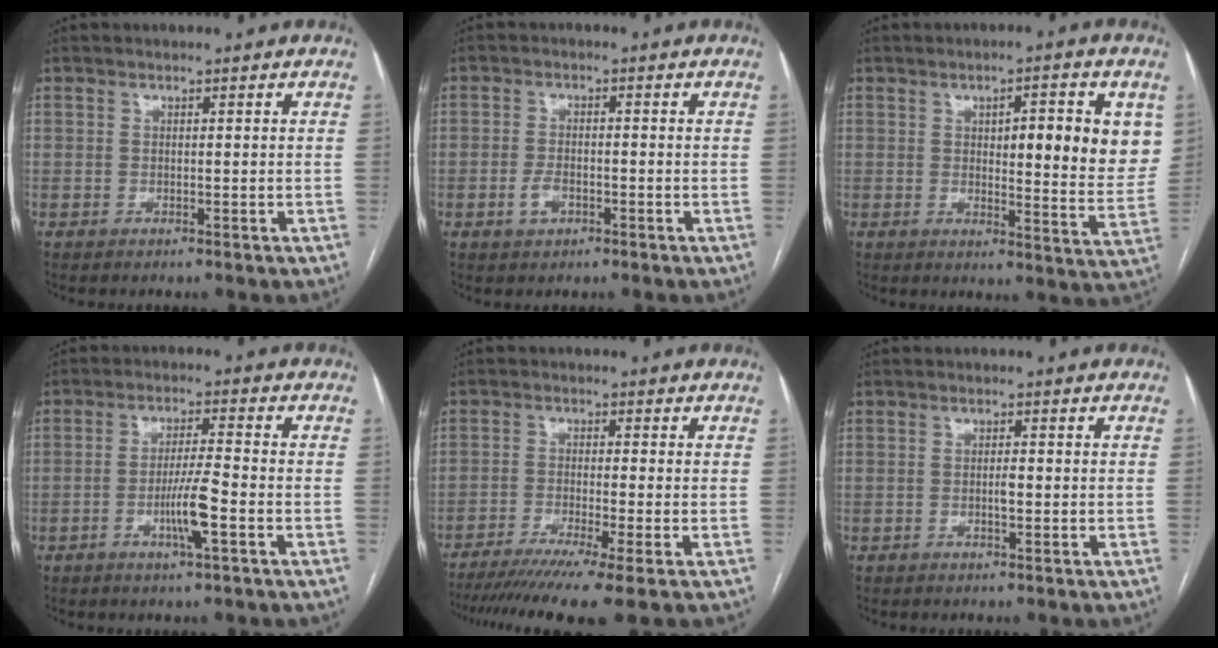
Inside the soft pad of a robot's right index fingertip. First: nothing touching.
{"total": 2.9, "force": [-1.2, 1.7, 1.9], "torque": [-0.038, 0.003, -0.019]}
{"total": 12.1, "force": [3.4, 2.8, 11.3], "torque": [-0.137, -0.006, 0.045]}
{"total": 6.1, "force": [-2.2, 0.0, 5.7], "torque": [-0.108, -0.007, -0.041]}
{"total": 12.1, "force": [-9.0, -0.8, 8.0], "torque": [-0.122, -0.028, -0.141]}
{"total": 1.5, "force": [-0.2, 0.4, 1.5], "torque": [-0.026, 0.001, -0.003]}